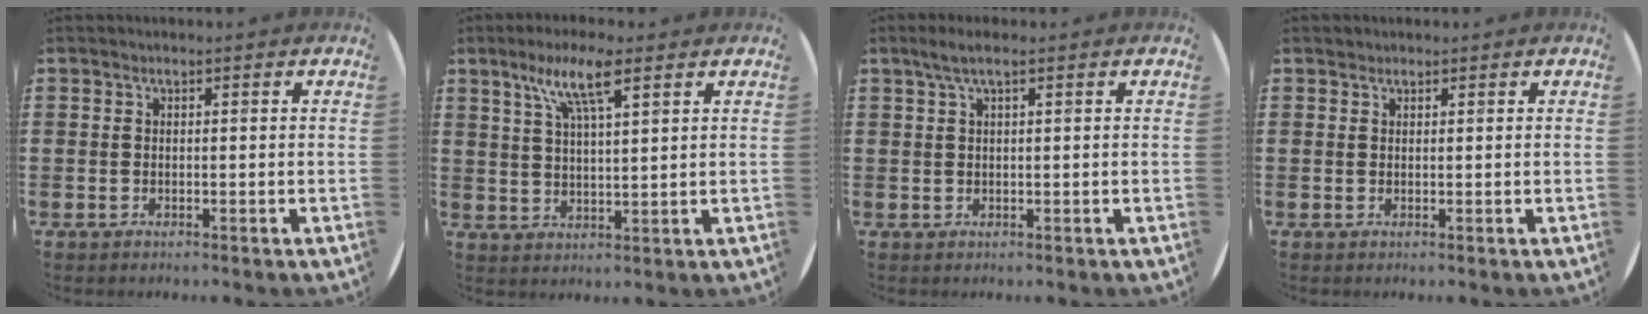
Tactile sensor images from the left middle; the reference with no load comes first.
{"total": 7.5, "force": [4.8, 1.6, 5.4], "torque": [-0.111, 0.000, 0.081]}
{"total": 2.1, "force": [1.1, 0.1, 1.8], "torque": [-0.036, 0.004, 0.019]}
{"total": 0.5, "force": [0.5, 0.2, -0.1], "torque": [0.003, 0.004, 0.010]}